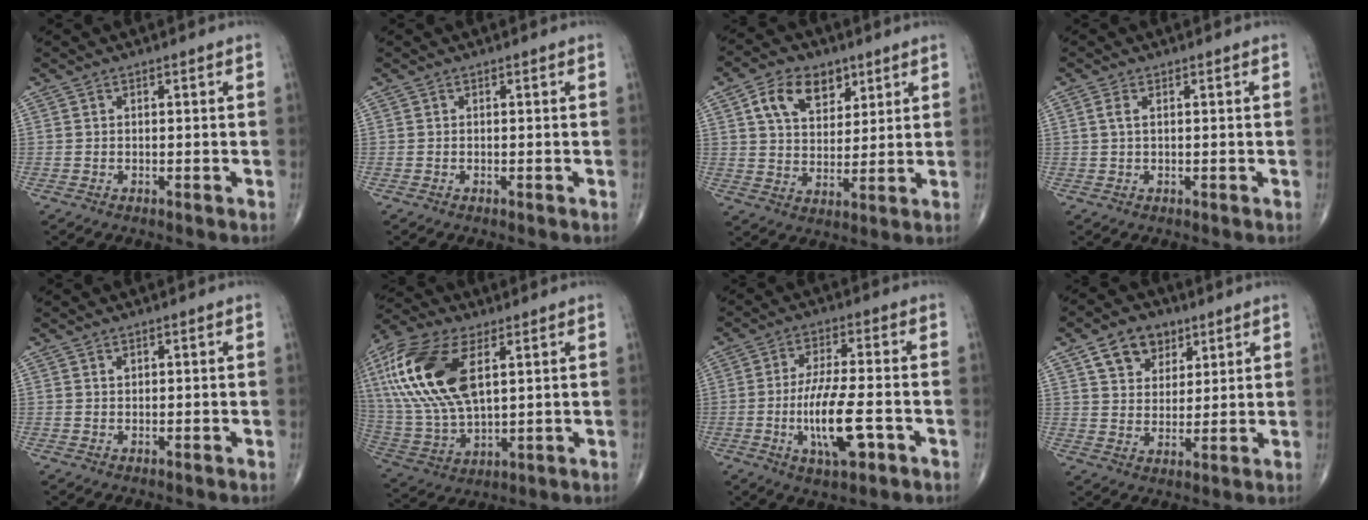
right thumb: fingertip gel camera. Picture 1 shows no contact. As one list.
[{"total": 0.0}, {"total": 10.5, "force": [5.0, 6.9, 6.1], "torque": [-0.077, -0.016, 0.088]}, {"total": 1.9, "force": [0.6, 0.8, 1.5], "torque": [-0.040, 0.008, 0.016]}, {"total": 0.7, "force": [0.4, 0.5, 0.4], "torque": [-0.002, -0.001, 0.007]}, {"total": 22.7, "force": [7.1, 11.3, 18.4], "torque": [-0.397, -0.009, 0.135]}, {"total": 11.7, "force": [-3.4, 3.5, 10.6], "torque": [-0.198, 0.007, -0.057]}, {"total": 9.1, "force": [4.9, 6.4, 4.2], "torque": [-0.039, -0.020, 0.083]}]